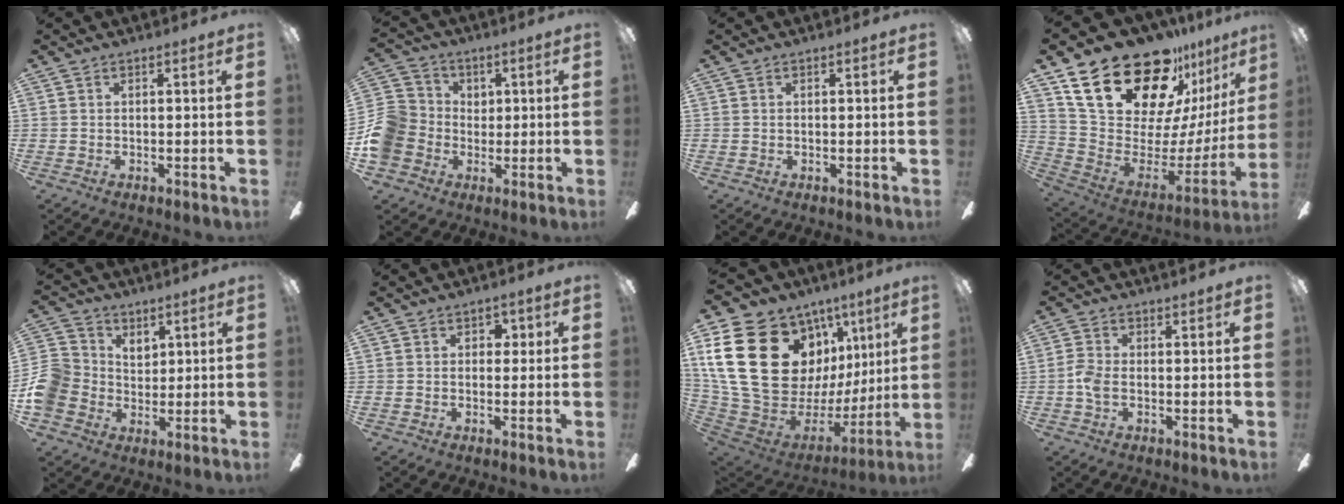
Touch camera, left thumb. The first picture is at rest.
{"total": 11.5, "force": [-1.7, 10.6, 4.0], "torque": [-0.104, 0.025, -0.028]}
{"total": 0.0}
{"total": 29.3, "force": [19.9, 13.8, 16.4], "torque": [-0.280, -0.137, 0.377]}
{"total": 9.0, "force": [1.1, 8.5, 3.0], "torque": [-0.102, 0.002, 0.020]}
{"total": 2.5, "force": [0.1, 2.2, 1.2], "torque": [-0.010, 0.005, -0.004]}
{"total": 28.1, "force": [9.1, 19.2, 18.3], "torque": [-0.388, -0.052, 0.207]}
{"total": 3.6, "force": [-0.5, 1.9, 3.0], "torque": [-0.062, 0.005, -0.010]}